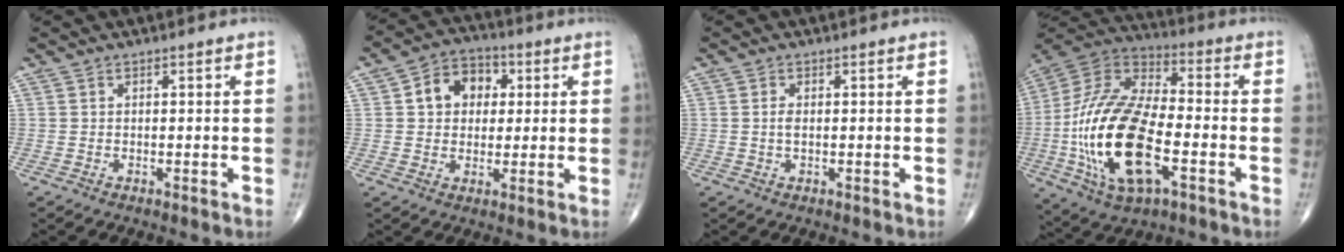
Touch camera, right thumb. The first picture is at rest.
{"total": 9.1, "force": [2.0, 7.1, 5.3], "torque": [-0.050, 0.011, 0.024]}
{"total": 1.5, "force": [0.0, 0.7, 1.3], "torque": [-0.027, 0.000, 0.001]}
{"total": 25.2, "force": [-5.9, 11.8, 21.5], "torque": [-0.445, 0.016, -0.103]}